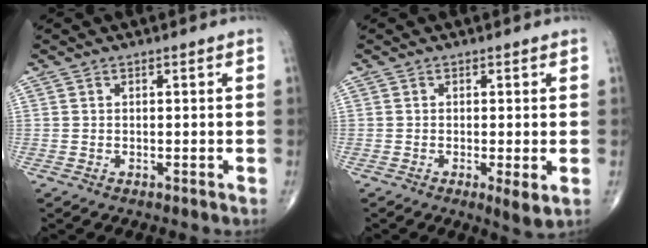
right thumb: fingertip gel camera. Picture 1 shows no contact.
{"total": 3.4, "force": [-0.8, 0.7, 3.2], "torque": [-0.057, -0.013, -0.017]}